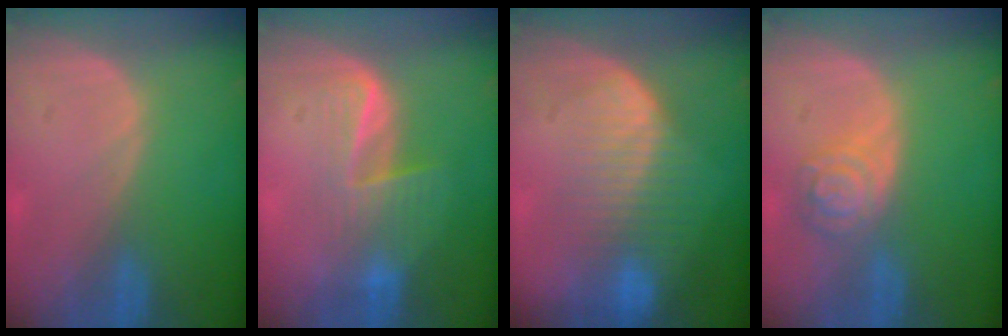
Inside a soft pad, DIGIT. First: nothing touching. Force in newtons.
{"total": 6.0, "press": 5.6, "slide": 2.1}
{"total": 8.0, "press": 7.5, "slide": 2.7}
{"total": 5.2, "press": 4.6, "slide": 2.4}